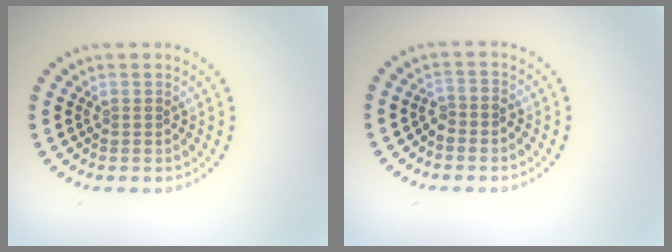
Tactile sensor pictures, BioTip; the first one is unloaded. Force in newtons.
{"total": 1.4, "press": 1.1, "slide": 0.9}